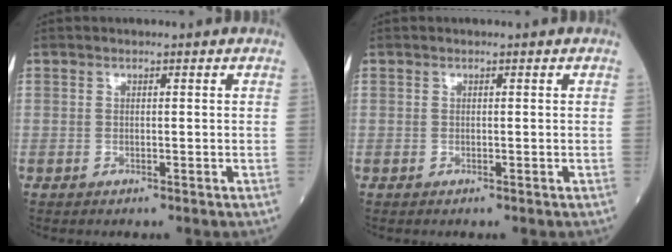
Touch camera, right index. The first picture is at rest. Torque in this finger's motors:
{"motor_torque": [0.00, 0.00, 0.00, 0.01]}